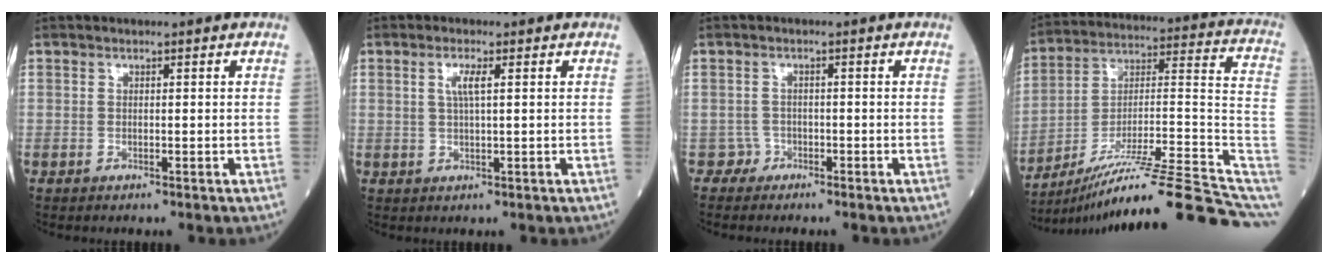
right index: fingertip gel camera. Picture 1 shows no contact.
{"total": 2.6, "force": [0.9, 0.1, 2.5], "torque": [-0.054, 0.002, 0.018]}
{"total": 1.4, "force": [-1.0, 0.7, -0.7], "torque": [0.018, 0.004, -0.018]}
{"total": 24.8, "force": [-18.2, 0.3, 16.8], "torque": [-0.175, 0.032, -0.286]}